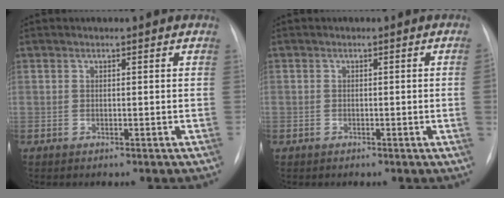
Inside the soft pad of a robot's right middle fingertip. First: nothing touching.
{"total": 1.4, "force": [-0.3, -0.3, 1.4], "torque": [-0.024, 0.003, -0.003]}